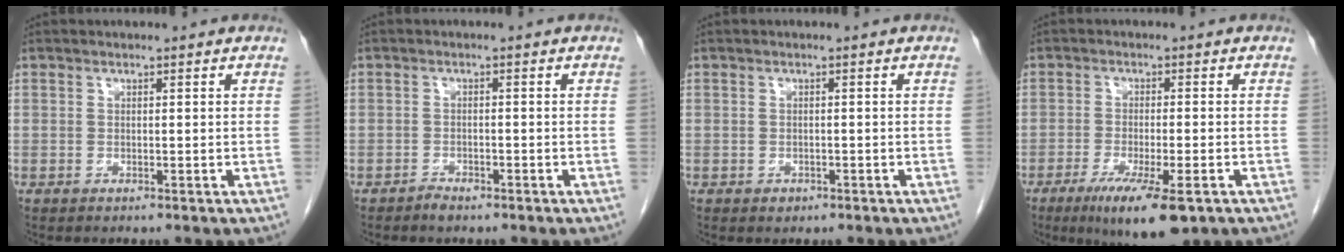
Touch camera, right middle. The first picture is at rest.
{"total": 1.4, "force": [-1.2, 0.5, 0.5], "torque": [-0.010, 0.000, -0.018]}
{"total": 1.0, "force": [-0.5, 0.8, 0.3], "torque": [-0.003, 0.003, -0.004]}
{"total": 10.2, "force": [-6.1, 1.6, 8.1], "torque": [-0.131, -0.027, -0.091]}